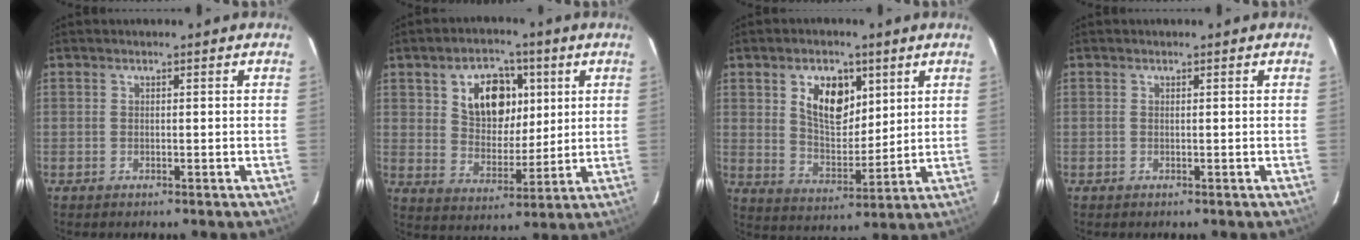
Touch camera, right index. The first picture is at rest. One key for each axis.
{"total": 11.9, "fx": 4.3, "fy": 7.9, "fz": 7.8, "tx": -0.136, "ty": 0.016, "tz": 0.081}
{"total": 10.3, "fx": 4.4, "fy": 6.2, "fz": 7.0, "tx": -0.121, "ty": 0.005, "tz": 0.084}
{"total": 0.0}